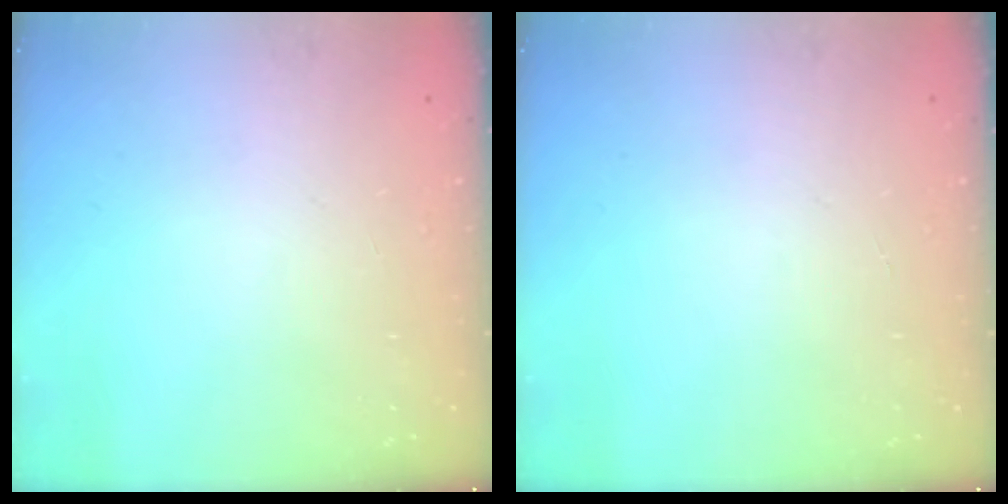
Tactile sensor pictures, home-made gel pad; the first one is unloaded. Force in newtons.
{"total": 0.0}